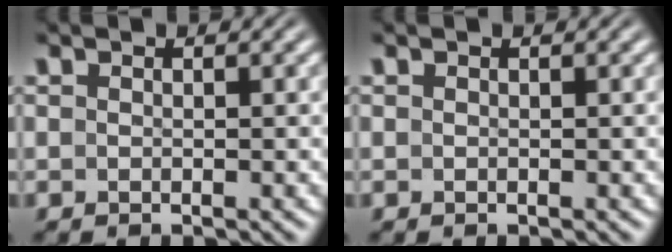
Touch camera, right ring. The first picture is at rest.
{"total": 0.0}